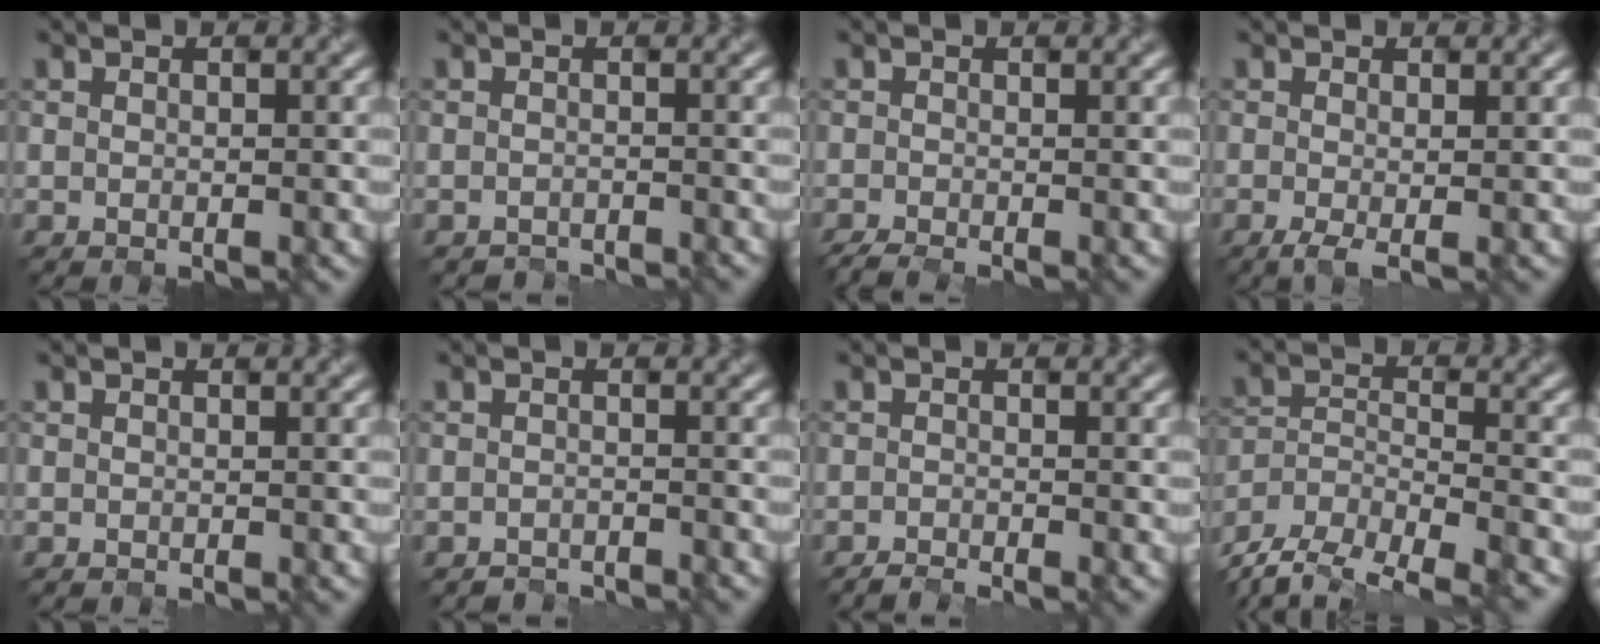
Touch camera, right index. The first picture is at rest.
{"total": 1.6, "force": [-1.4, -0.1, -0.6], "torque": [0.014, -0.009, -0.031]}
{"total": 1.2, "force": [-0.7, 0.4, 0.9], "torque": [-0.008, -0.005, -0.018]}
{"total": 1.3, "force": [-0.4, 0.3, 1.2], "torque": [-0.017, -0.003, -0.006]}
{"total": 0.0}
{"total": 1.8, "force": [-1.6, -0.2, -0.7], "torque": [0.017, -0.009, -0.032]}
{"total": 1.0, "force": [-0.8, 0.3, 0.5], "torque": [0.006, -0.006, -0.022]}
{"total": 11.1, "force": [-10.0, 3.8, 2.9], "torque": [-0.053, -0.004, -0.145]}